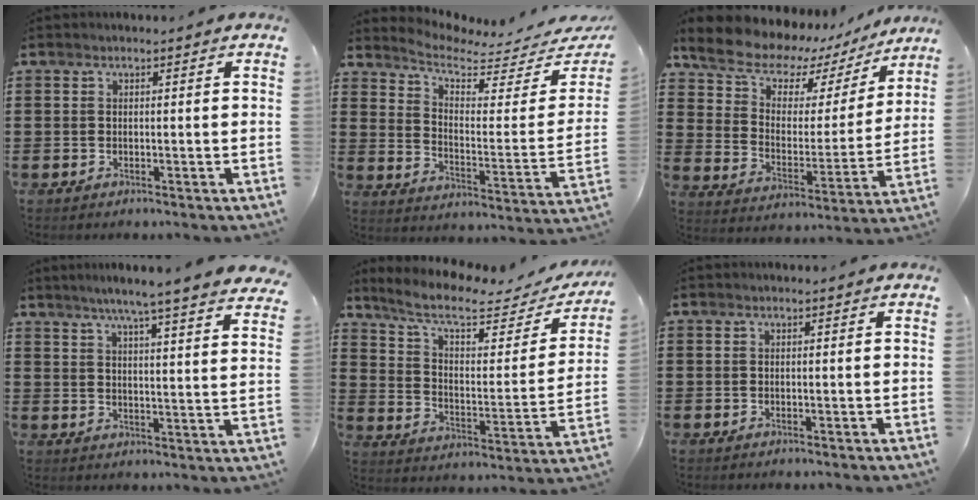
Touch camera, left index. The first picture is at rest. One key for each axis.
{"total": 5.1, "fx": 4.5, "fy": 1.2, "fz": 2.3, "tx": -0.071, "ty": -0.038, "tz": 0.072}
{"total": 8.1, "fx": 6.9, "fy": 3.7, "fz": 1.8, "tx": -0.072, "ty": -0.048, "tz": 0.119}
{"total": 5.8, "fx": 5.0, "fy": -1.1, "fz": 2.7, "tx": -0.071, "ty": -0.032, "tz": 0.082}
{"total": 8.3, "fx": 6.2, "fy": 1.8, "fz": 5.1, "tx": -0.125, "ty": -0.035, "tz": 0.105}
{"total": 0.0}